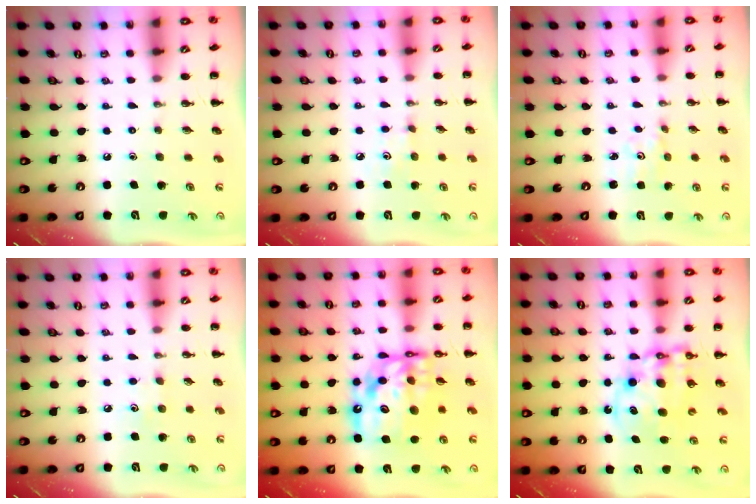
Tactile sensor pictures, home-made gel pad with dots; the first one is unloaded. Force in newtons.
{"total": 3.7, "press": 3.5, "slide": 1.2}
{"total": 2.1, "press": 2.0, "slide": 0.6}
{"total": 4.4, "press": 4.2, "slide": 1.1}
{"total": 17.6, "press": 17.1, "slide": 4.4}
{"total": 11.4, "press": 11.1, "slide": 2.8}